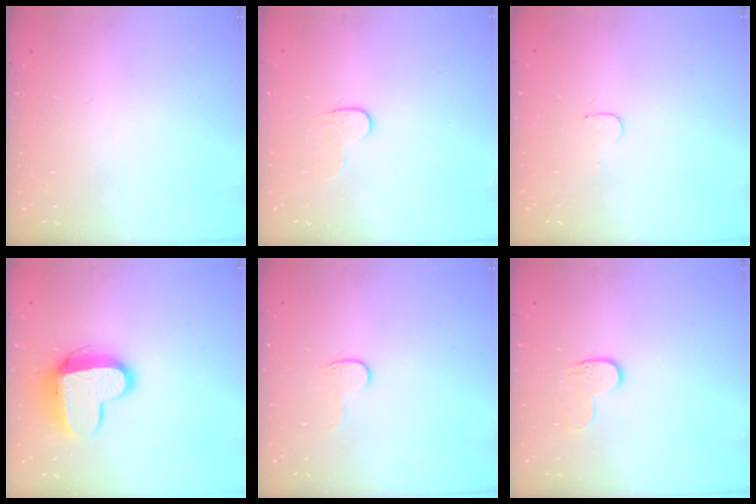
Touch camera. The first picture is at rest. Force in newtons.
{"total": 4.1, "press": 4.1, "slide": 0.4}
{"total": 3.7, "press": 3.7, "slide": 0.3}
{"total": 12.1, "press": 12.0, "slide": 0.9}
{"total": 4.7, "press": 4.7, "slide": 0.5}
{"total": 4.1, "press": 4.1, "slide": 0.3}